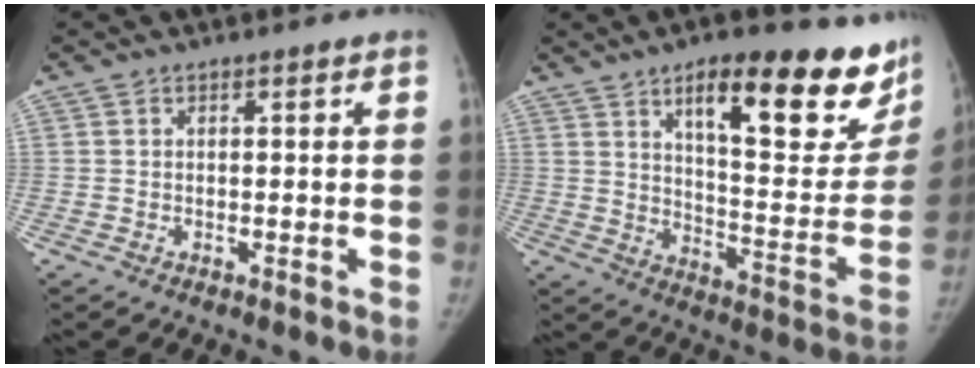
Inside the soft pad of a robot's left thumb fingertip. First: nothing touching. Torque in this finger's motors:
{"motor_torque": [0.84, 0.93, 1.47, -1.30, 0.13]}